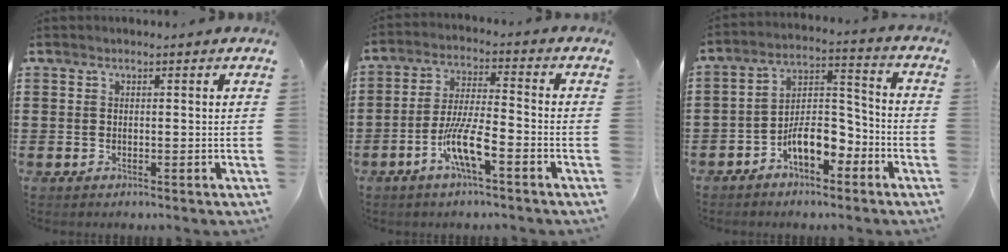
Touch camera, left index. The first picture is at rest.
{"total": 8.1, "force": [-4.1, 1.4, 6.8], "torque": [-0.143, -0.002, -0.081]}
{"total": 8.3, "force": [-5.3, 3.9, 5.1], "torque": [-0.102, 0.017, -0.102]}